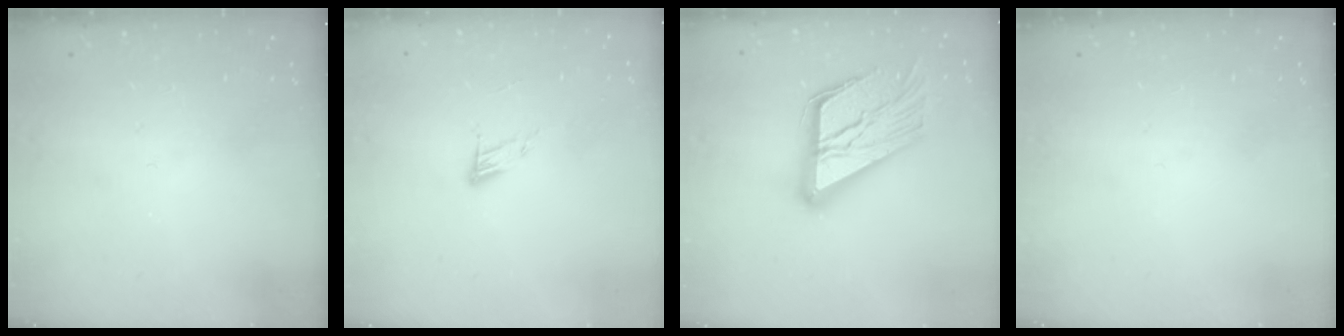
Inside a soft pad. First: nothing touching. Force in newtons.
{"total": 5.6, "press": 5.6, "slide": 0.4}
{"total": 21.0, "press": 20.9, "slide": 2.1}
{"total": 0.0}